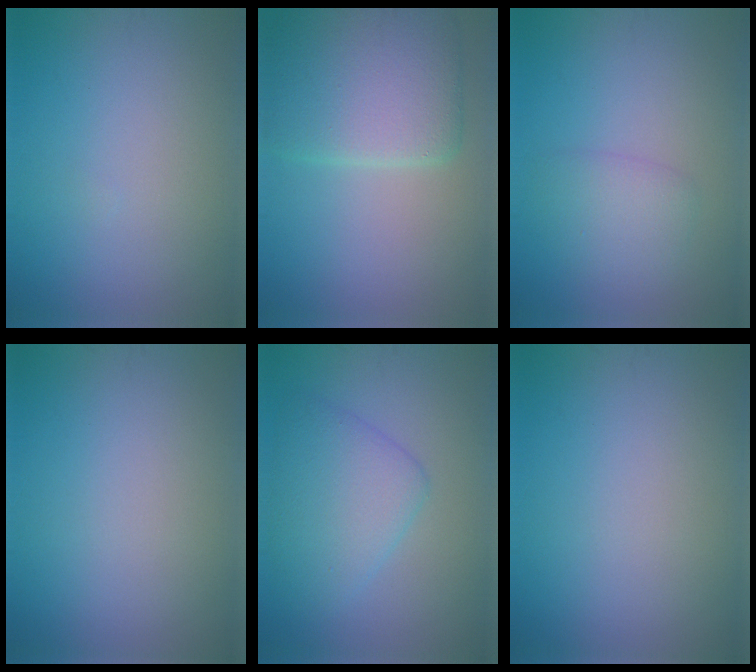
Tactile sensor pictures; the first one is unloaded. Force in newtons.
{"total": 7.8, "press": 7.8, "slide": 0.3}
{"total": 2.3, "press": 2.3, "slide": 0.1}
{"total": 0.0}
{"total": 4.8, "press": 4.8, "slide": 0.3}
{"total": 0.0}